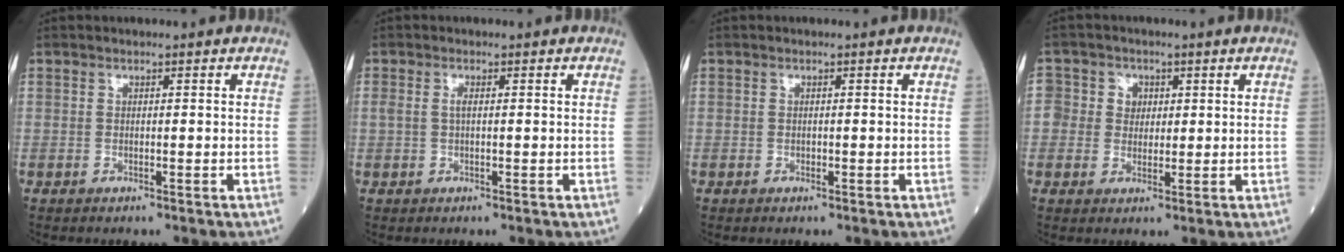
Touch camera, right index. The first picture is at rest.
{"total": 1.0, "force": [0.1, 0.2, 1.0], "torque": [-0.024, 0.001, 0.001]}
{"total": 0.0}
{"total": 4.7, "force": [0.7, 4.5, 1.3], "torque": [-0.013, 0.014, 0.013]}